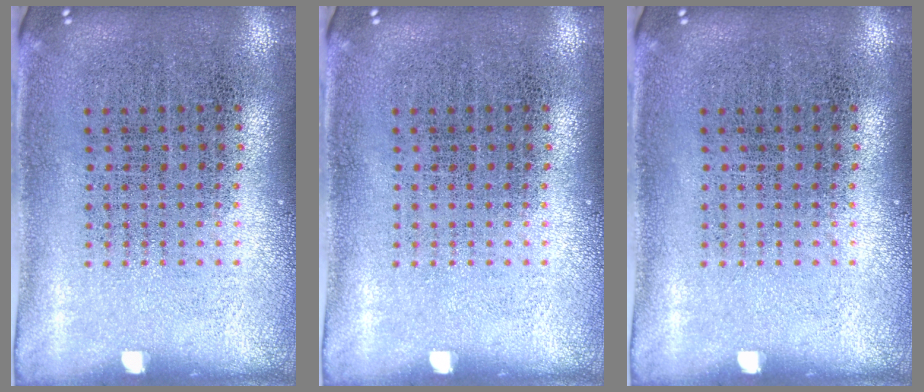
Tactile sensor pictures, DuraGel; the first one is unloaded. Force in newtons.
{"total": 0.0}
{"total": 0.0}